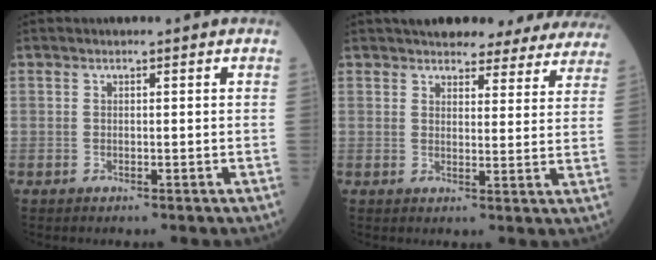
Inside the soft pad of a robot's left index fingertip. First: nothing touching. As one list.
[{"total": 18.8, "force": [17.0, 5.6, 5.8], "torque": [-0.062, 0.000, 0.186]}]